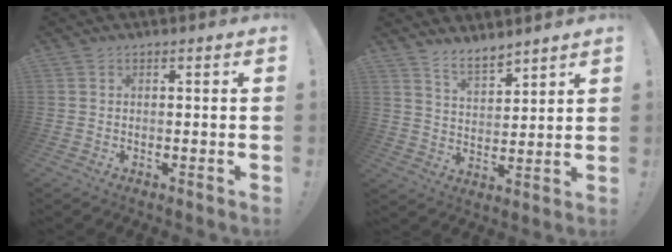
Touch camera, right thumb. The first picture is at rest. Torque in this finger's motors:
{"motor_torque": [-0.47, 1.03, 0.07, -0.02, -0.01]}